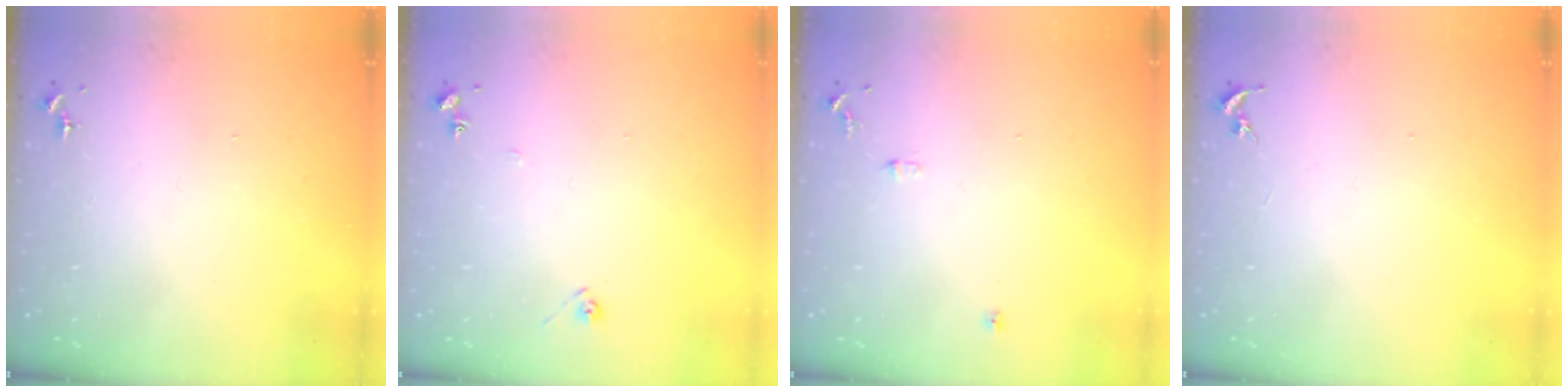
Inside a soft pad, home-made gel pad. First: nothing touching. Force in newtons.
{"total": 6.2, "press": 6.2, "slide": 0.6}
{"total": 6.1, "press": 6.1, "slide": 0.7}
{"total": 0.0}